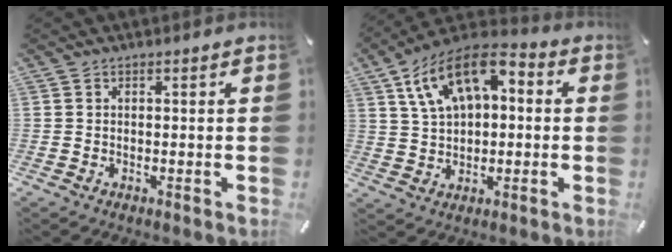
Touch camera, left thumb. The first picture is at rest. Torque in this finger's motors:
{"motor_torque": [1.43, 1.46, 1.47, -1.30, 0.20]}